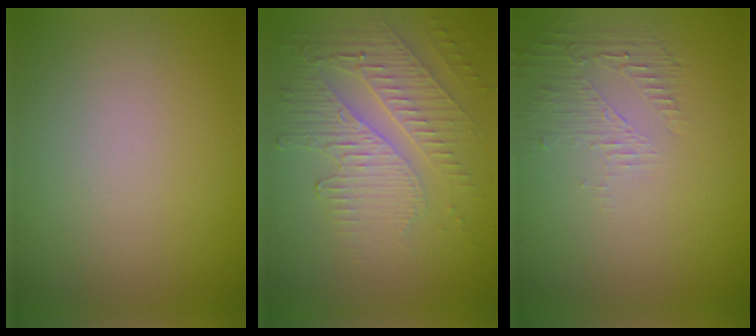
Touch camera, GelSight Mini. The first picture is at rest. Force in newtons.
{"total": 4.0, "press": 3.3, "slide": 2.3}
{"total": 1.6, "press": 0.4, "slide": 1.6}